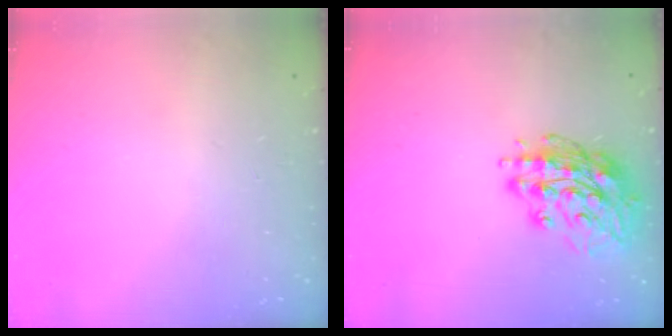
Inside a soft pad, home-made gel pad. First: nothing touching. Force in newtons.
{"total": 15.3, "press": 15.3, "slide": 0.8}